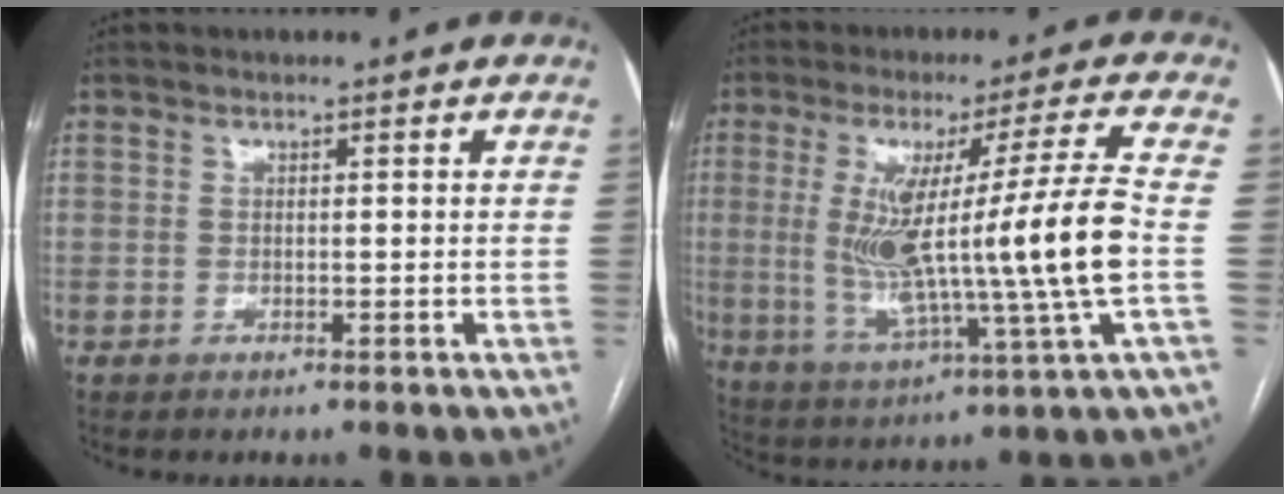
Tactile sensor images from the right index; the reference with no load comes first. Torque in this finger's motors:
{"motor_torque": [2.14, 0.00, 1.05, 0.21]}